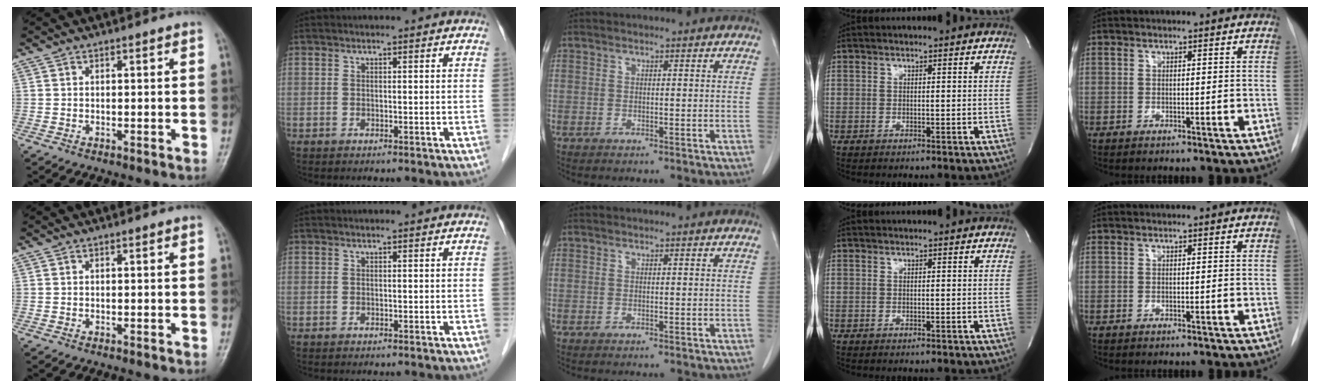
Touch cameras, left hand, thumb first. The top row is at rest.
{}